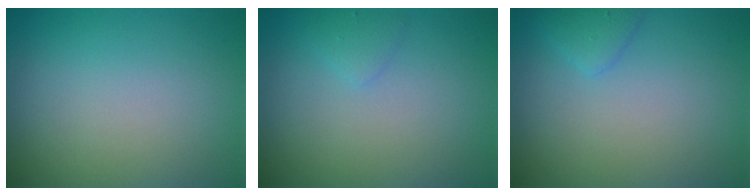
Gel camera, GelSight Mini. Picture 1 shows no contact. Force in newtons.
{"total": 0.9, "press": 0.9, "slide": 0.0}
{"total": 1.4, "press": 1.4, "slide": 0.1}